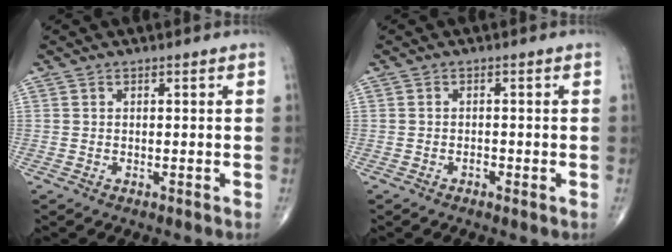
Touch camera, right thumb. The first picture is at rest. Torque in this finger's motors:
{"motor_torque": [-0.06, -0.04, 0.08, 0.02, 0.03]}